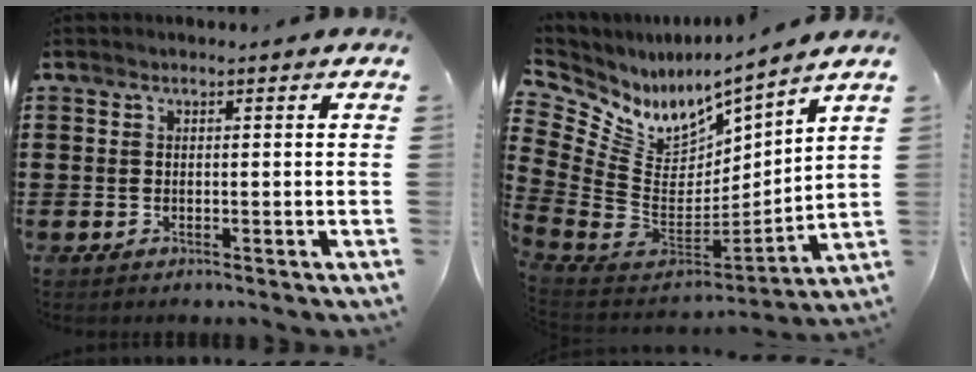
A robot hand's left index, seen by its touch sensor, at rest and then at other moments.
{"total": 6.5, "force": [3.9, 4.3, 2.9], "torque": [-0.109, -0.062, 0.066]}